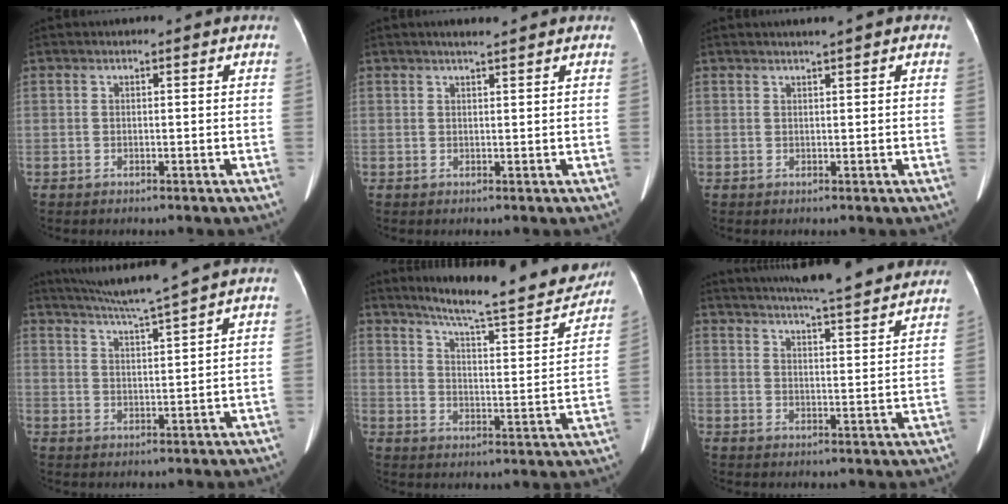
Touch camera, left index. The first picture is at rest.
{"total": 3.2, "force": [2.7, 0.1, 1.8], "torque": [-0.029, 0.013, 0.038]}
{"total": 3.8, "force": [2.7, 0.5, 2.6], "torque": [-0.037, 0.019, 0.033]}
{"total": 8.4, "force": [7.2, -2.1, 3.8], "torque": [-0.067, 0.000, 0.122]}
{"total": 19.3, "force": [17.2, 1.4, 8.7], "torque": [-0.130, -0.038, 0.231]}
{"total": 22.2, "force": [19.9, 1.5, 9.7], "torque": [-0.158, -0.004, 0.260]}